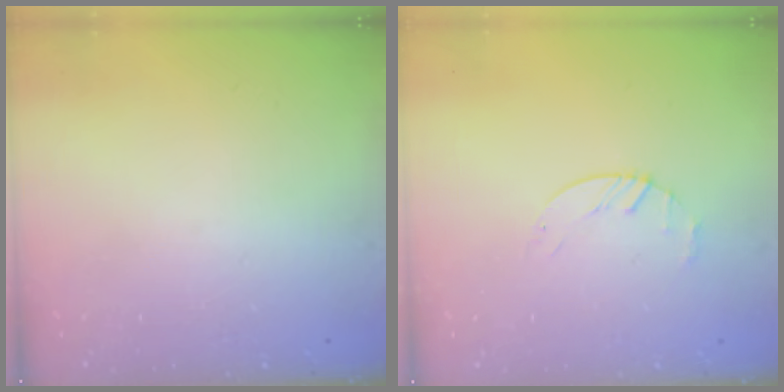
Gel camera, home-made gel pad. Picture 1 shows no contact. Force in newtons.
{"total": 2.2, "press": 2.2, "slide": 0.3}